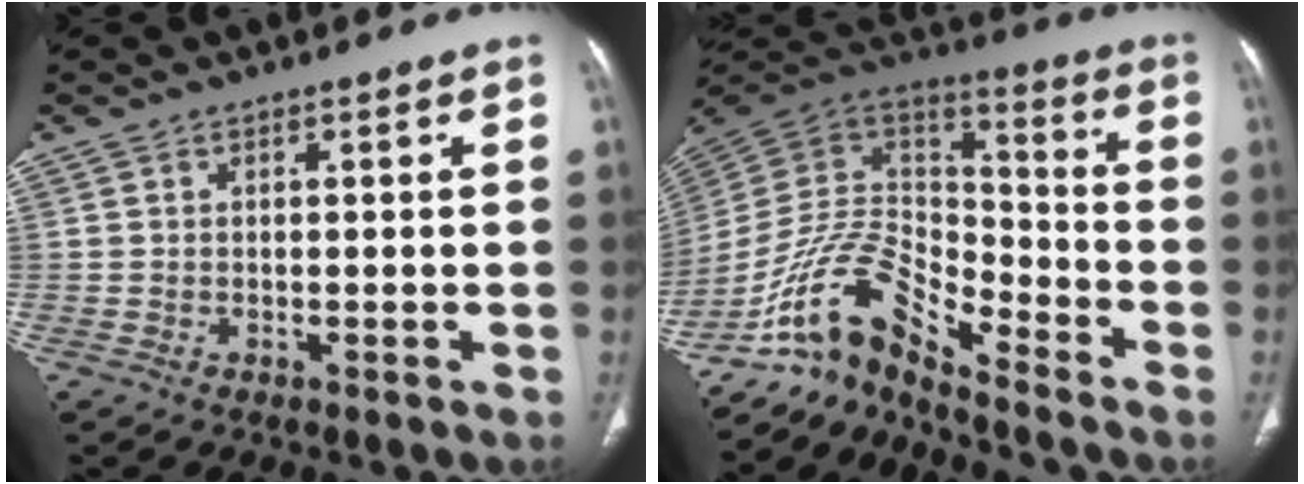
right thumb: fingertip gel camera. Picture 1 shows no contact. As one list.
[{"total": 13.3, "force": [-11.2, 3.8, 6.0], "torque": [-0.109, 0.103, -0.219]}]